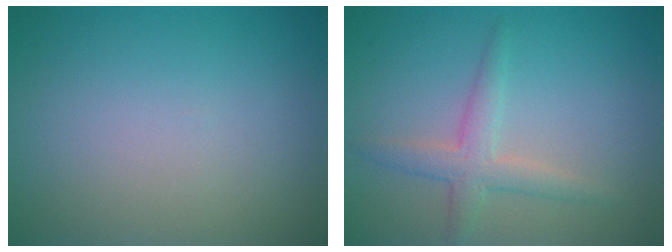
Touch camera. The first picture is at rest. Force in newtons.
{"total": 2.6, "press": 2.6, "slide": 0.1}